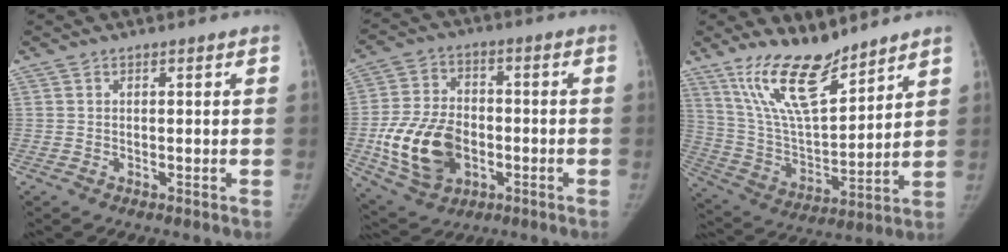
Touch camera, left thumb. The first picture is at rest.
{"total": 15.7, "force": [-3.9, 10.8, 10.7], "torque": [-0.182, 0.011, -0.063]}
{"total": 16.1, "force": [12.1, 5.0, 9.4], "torque": [-0.144, -0.072, 0.237]}